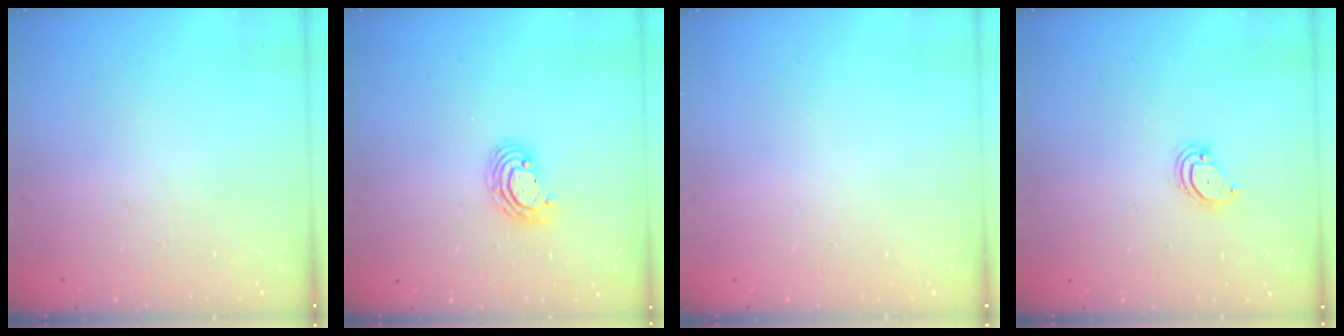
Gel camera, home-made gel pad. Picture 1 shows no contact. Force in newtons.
{"total": 6.0, "press": 6.0, "slide": 0.8}
{"total": 0.0}
{"total": 3.5, "press": 3.5, "slide": 0.3}